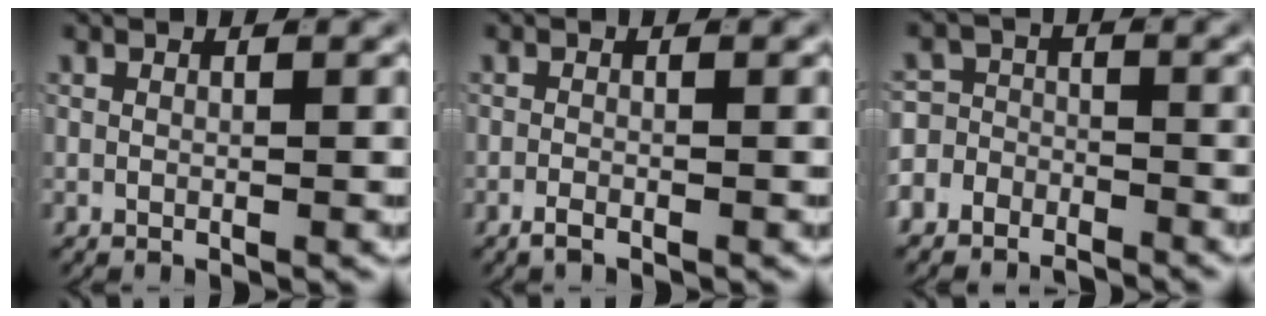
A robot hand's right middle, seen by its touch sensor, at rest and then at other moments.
{"total": 1.2, "force": [-1.1, 0.2, 0.5], "torque": [-0.014, -0.004, -0.021]}
{"total": 5.9, "force": [-3.9, 4.3, 1.2], "torque": [-0.018, -0.017, -0.071]}